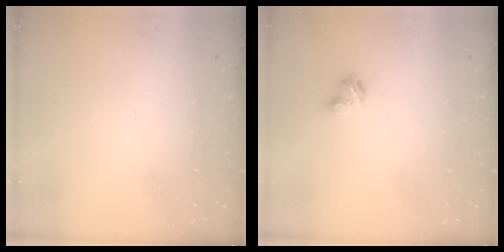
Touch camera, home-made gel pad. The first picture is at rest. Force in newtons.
{"total": 2.9, "press": 2.8, "slide": 0.5}